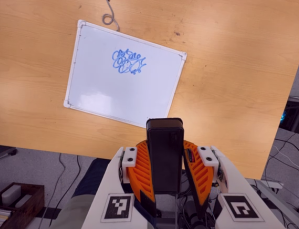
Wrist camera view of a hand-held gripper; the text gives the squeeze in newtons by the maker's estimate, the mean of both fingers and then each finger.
{"total": 9.9, "left": 8.6, "right": 11.1}